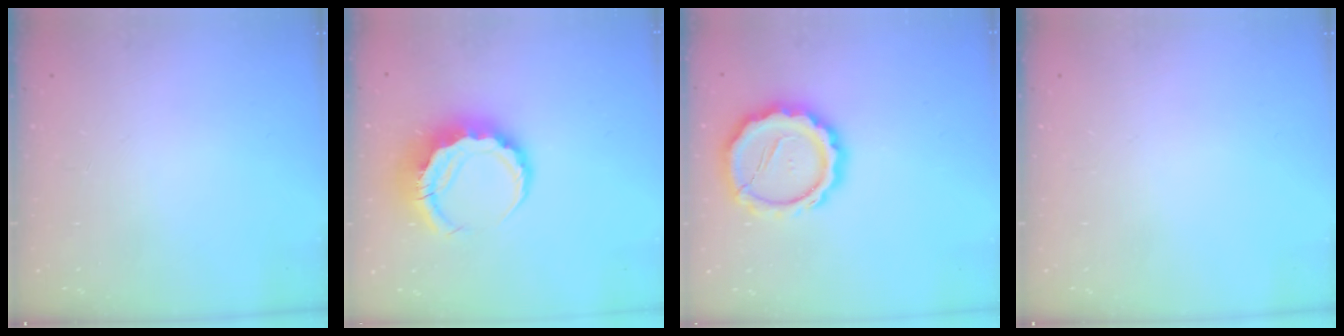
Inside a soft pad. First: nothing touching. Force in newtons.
{"total": 9.1, "press": 9.0, "slide": 1.7}
{"total": 15.2, "press": 15.0, "slide": 2.8}
{"total": 0.0}